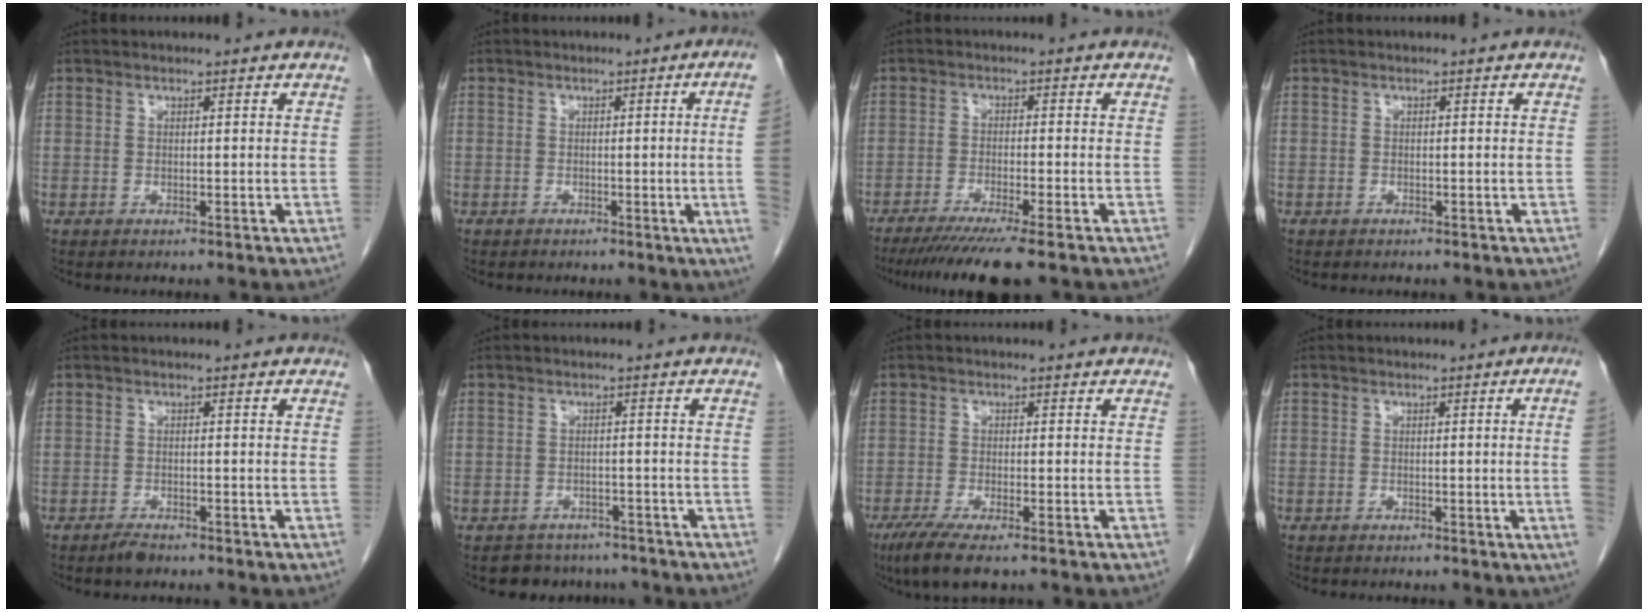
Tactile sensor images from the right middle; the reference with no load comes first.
{"total": 6.4, "force": [-0.6, -2.0, 6.0], "torque": [-0.051, -0.009, -0.011]}
{"total": 9.3, "force": [-7.3, -0.4, 5.7], "torque": [-0.081, -0.024, -0.115]}
{"total": 0.5, "force": [-0.4, 0.4, 0.0], "torque": [-0.006, 0.003, -0.008]}
{"total": 1.8, "force": [-1.5, 0.5, 0.7], "torque": [-0.018, -0.001, -0.024]}
{"total": 5.6, "force": [-4.8, 2.9, 0.0], "torque": [0.005, 0.013, -0.061]}
{"total": 6.1, "force": [-4.2, 0.9, 4.3], "torque": [-0.077, -0.017, -0.068]}
{"total": 3.5, "force": [-0.7, -1.0, 3.3], "torque": [-0.033, -0.002, -0.011]}